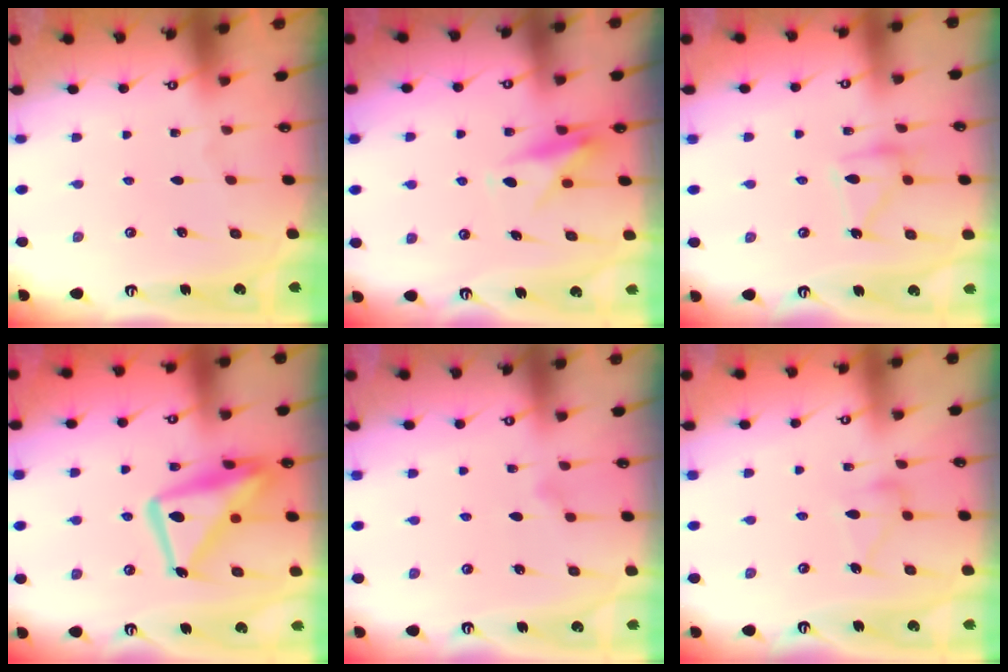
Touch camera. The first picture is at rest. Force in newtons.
{"total": 7.8, "press": 7.8, "slide": 0.5}
{"total": 13.0, "press": 12.9, "slide": 0.7}
{"total": 17.2, "press": 17.1, "slide": 1.6}
{"total": 7.5, "press": 7.4, "slide": 1.1}
{"total": 9.0, "press": 9.0, "slide": 0.5}